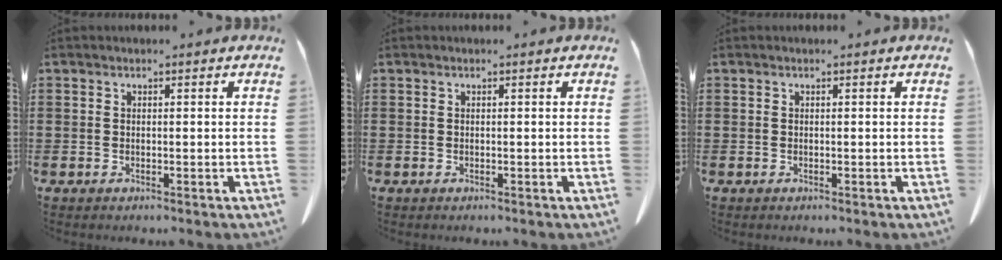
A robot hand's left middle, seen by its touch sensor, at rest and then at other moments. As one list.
[{"total": 0.0}, {"total": 0.0}]